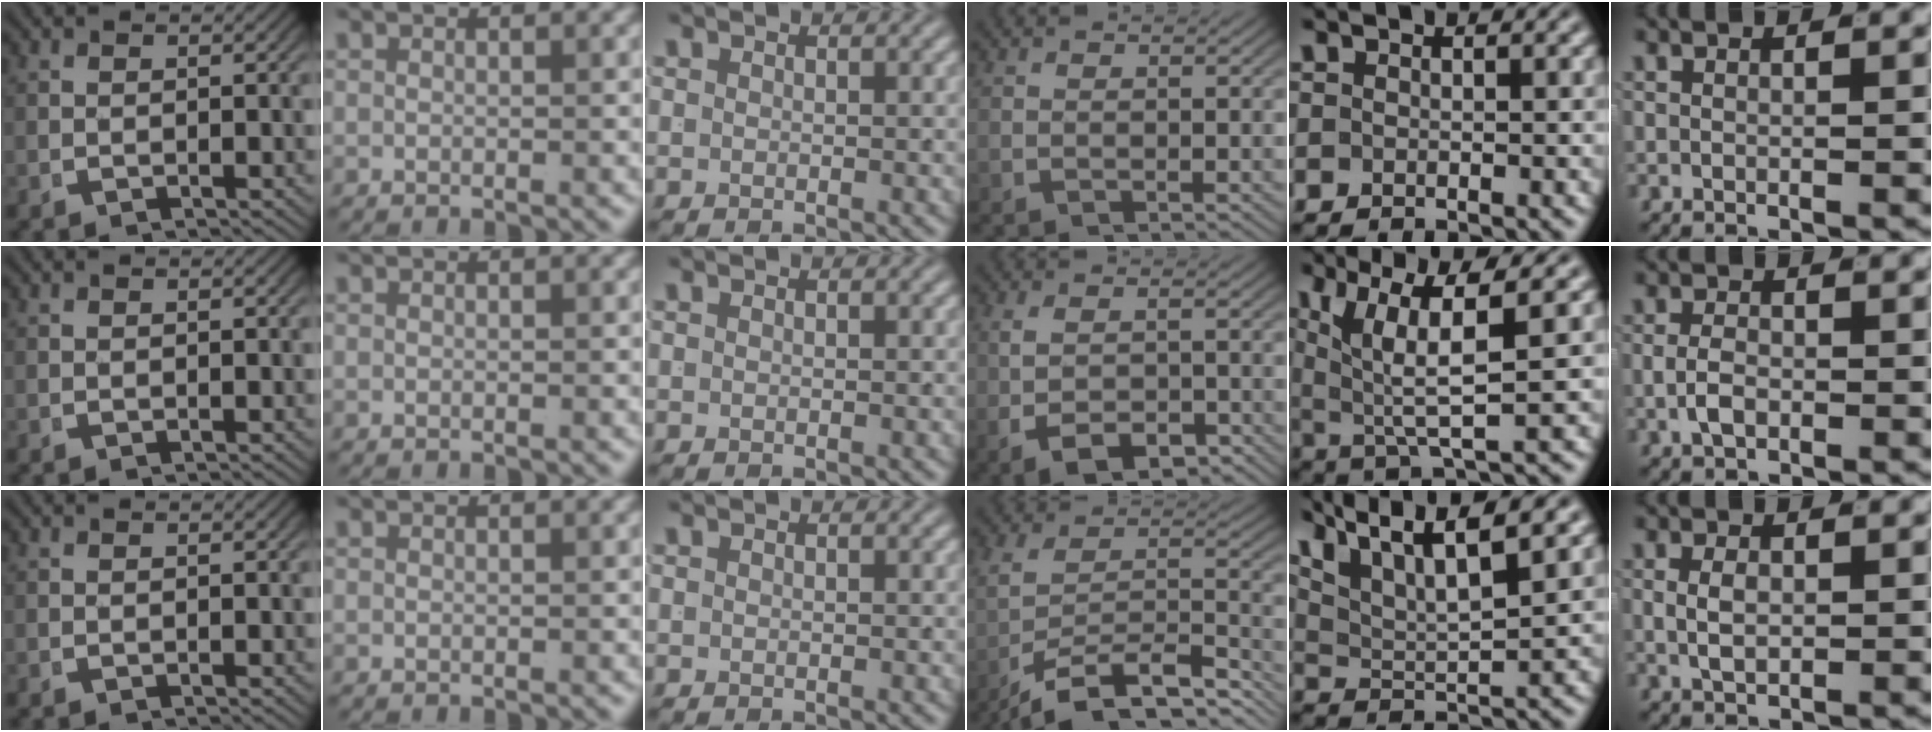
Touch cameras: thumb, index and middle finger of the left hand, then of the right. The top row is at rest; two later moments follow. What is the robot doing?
{"motion": "lift_and_place", "object": "jacket"}